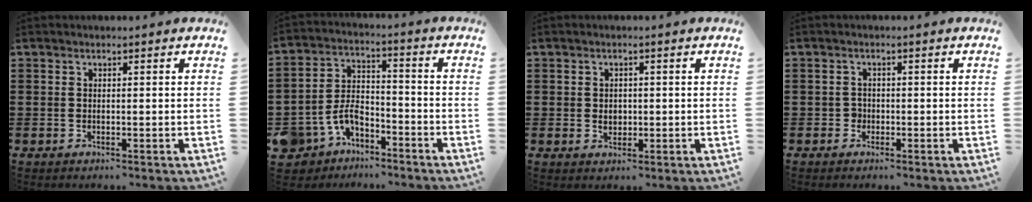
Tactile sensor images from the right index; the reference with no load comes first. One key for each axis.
{"total": 6.8, "fx": -4.7, "fy": 3.9, "fz": 3.0, "tx": -0.089, "ty": 0.010, "tz": -0.097}
{"total": 1.9, "fx": 0.0, "fy": 1.5, "fz": 1.1, "tx": -0.023, "ty": 0.008, "tz": -0.001}
{"total": 1.5, "fx": -0.6, "fy": 1.3, "fz": 0.4, "tx": -0.011, "ty": 0.001, "tz": -0.013}